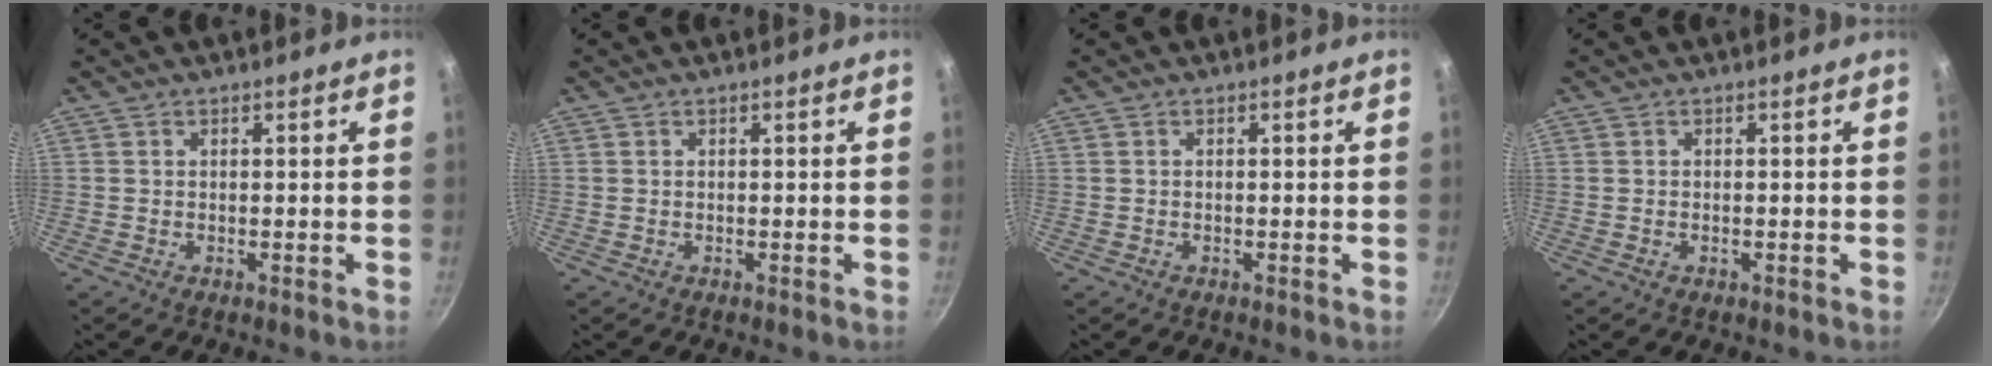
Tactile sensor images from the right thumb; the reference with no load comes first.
{"total": 0.0}
{"total": 0.0}
{"total": 0.6, "force": [-0.3, 0.3, 0.4], "torque": [-0.006, 0.002, -0.005]}